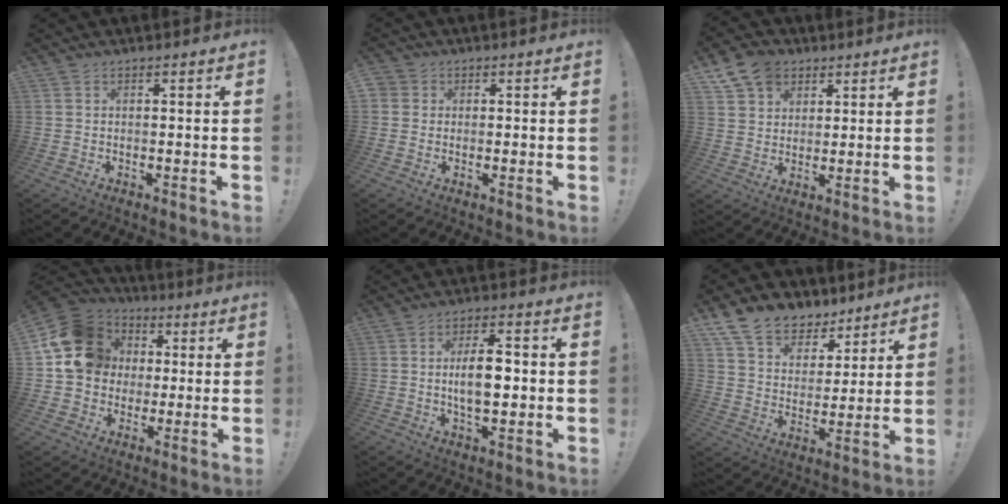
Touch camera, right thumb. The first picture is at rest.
{"total": 2.2, "force": [0.6, 2.1, 0.5], "torque": [-0.005, 0.001, 0.011]}
{"total": 10.1, "force": [5.9, 7.3, 3.6], "torque": [-0.060, -0.026, 0.116]}
{"total": 17.5, "force": [3.7, 15.0, 8.2], "torque": [-0.128, -0.001, 0.086]}
{"total": 9.4, "force": [0.1, 4.4, 8.3], "torque": [-0.146, 0.000, -0.006]}
{"total": 12.2, "force": [9.1, 7.5, 3.2], "torque": [-0.068, -0.066, 0.175]}